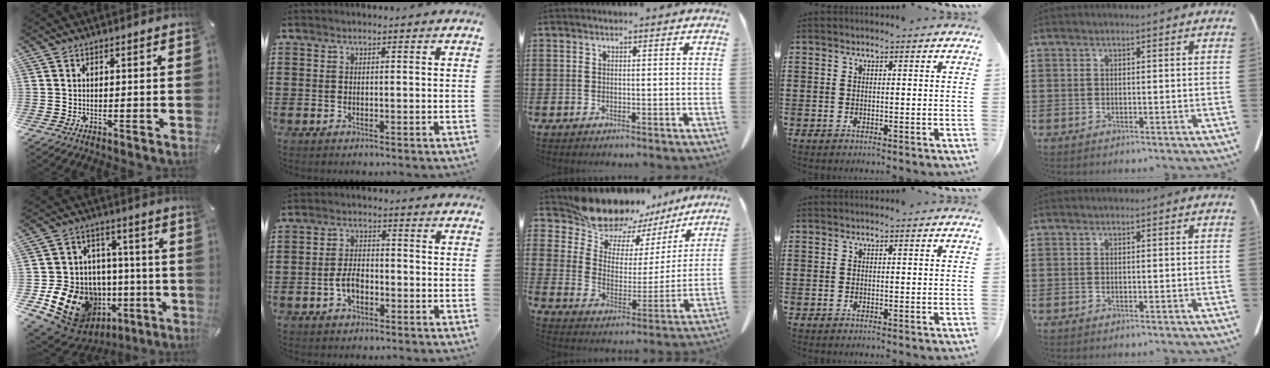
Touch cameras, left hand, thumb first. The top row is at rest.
{"thumb": {"total": 18.7, "force": [-6.5, 15.3, 8.6], "torque": [-0.150, 0.029, -0.081]}, "index": {"total": 3.8, "force": [-1.3, 1.9, 3.0], "torque": [-0.076, -0.002, -0.031]}, "middle": {"total": 11.6, "force": [10.9, 3.5, 1.9], "torque": [-0.082, -0.087, 0.200]}}